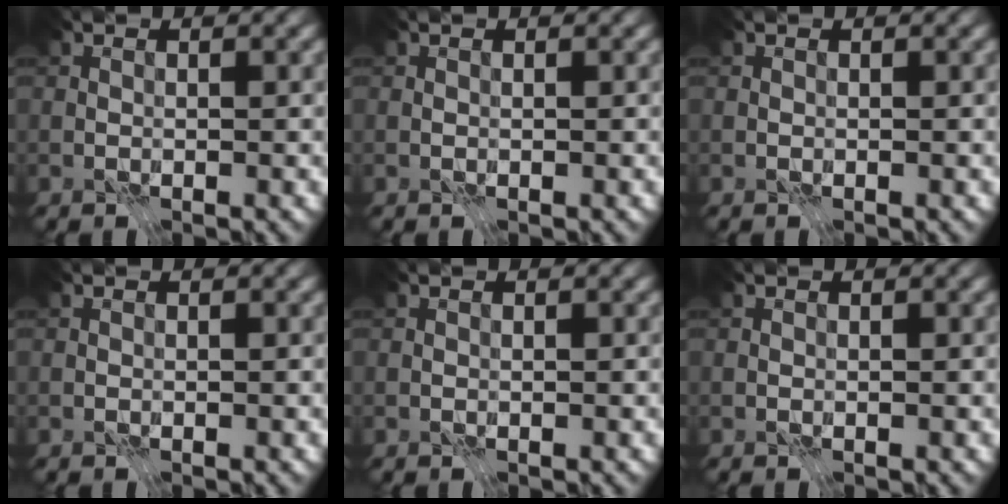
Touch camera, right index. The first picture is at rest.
{"total": 0.0}
{"total": 0.0}
{"total": 0.0}
{"total": 0.0}
{"total": 0.0}